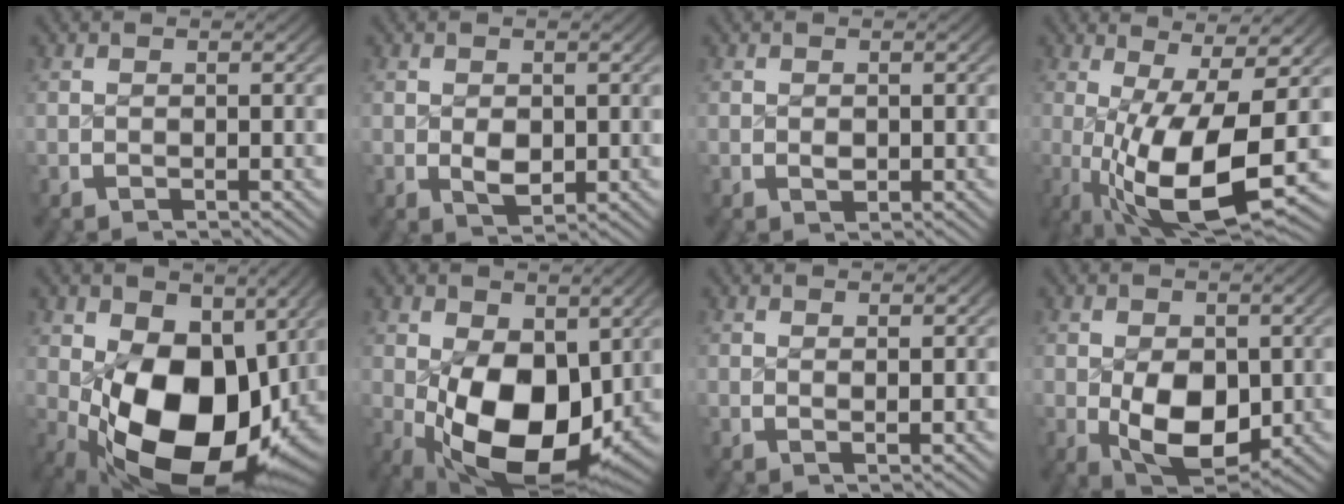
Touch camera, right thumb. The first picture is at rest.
{"total": 2.8, "force": [-0.1, 2.0, 2.0], "torque": [-0.044, -0.023, 0.010]}
{"total": 1.1, "force": [0.1, 0.9, 0.7], "torque": [-0.017, -0.010, 0.008]}
{"total": 13.1, "force": [-1.4, 5.8, 11.7], "torque": [-0.220, -0.047, 0.010]}
{"total": 18.2, "force": [-2.3, 11.8, 13.7], "torque": [-0.255, -0.092, 0.007]}
{"total": 14.1, "force": [-1.7, 9.0, 10.7], "torque": [-0.202, -0.078, 0.011]}
{"total": 0.8, "force": [0.6, 0.1, 0.6], "torque": [-0.007, -0.003, 0.014]}
{"total": 8.2, "force": [-1.1, 5.4, 6.1], "torque": [-0.129, -0.056, 0.007]}